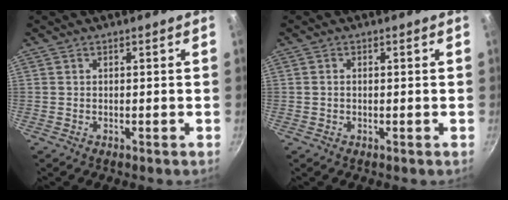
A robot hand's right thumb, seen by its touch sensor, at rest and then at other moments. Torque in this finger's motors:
{"motor_torque": [-0.38, 0.33, -0.30, 0.04, -0.06]}